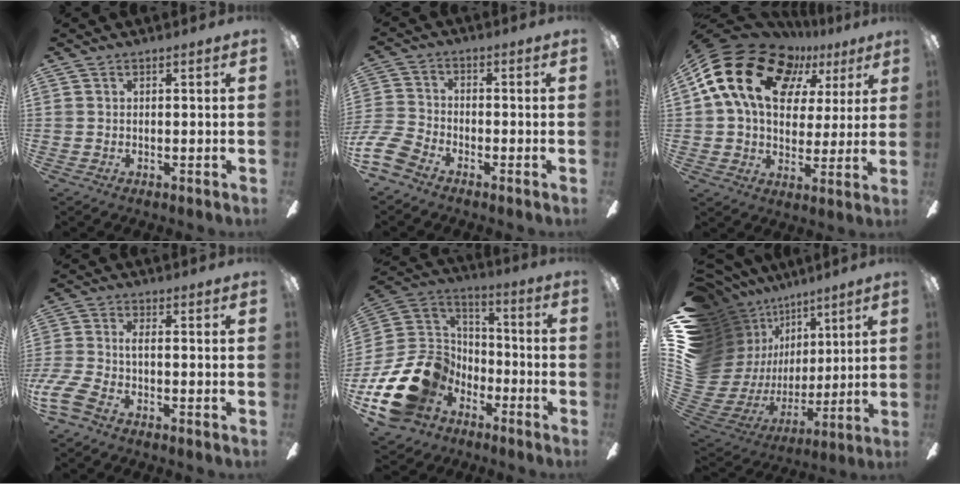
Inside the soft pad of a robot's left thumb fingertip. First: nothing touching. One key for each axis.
{"total": 8.5, "fx": -5.7, "fy": 4.6, "fz": 4.2, "tx": -0.106, "ty": 0.022, "tz": -0.112}
{"total": 20.5, "fx": 8.9, "fy": 14.2, "fz": 11.7, "tx": -0.220, "ty": -0.028, "tz": 0.162}
{"total": 6.4, "fx": -2.9, "fy": 2.5, "fz": 5.1, "tx": -0.132, "ty": -0.006, "tz": -0.062}
{"total": 21.1, "fx": -9.2, "fy": 15.8, "fz": 10.6, "tx": -0.247, "ty": 0.045, "tz": -0.136}
{"total": 19.6, "fx": 6.3, "fy": 16.9, "fz": 7.6, "tx": -0.164, "ty": -0.088, "tz": 0.173}